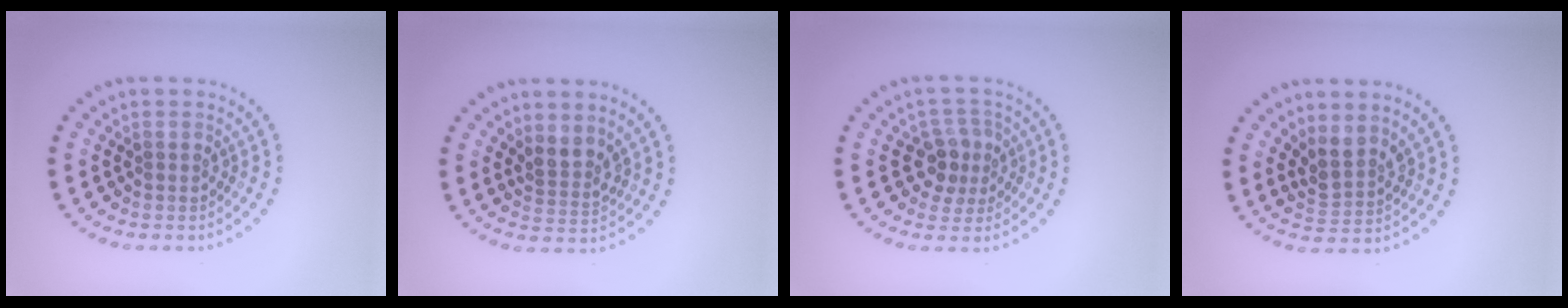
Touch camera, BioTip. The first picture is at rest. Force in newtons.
{"total": 2.3, "press": 1.7, "slide": 1.5}
{"total": 2.8, "press": 2.5, "slide": 1.3}
{"total": 2.5, "press": 1.9, "slide": 1.6}